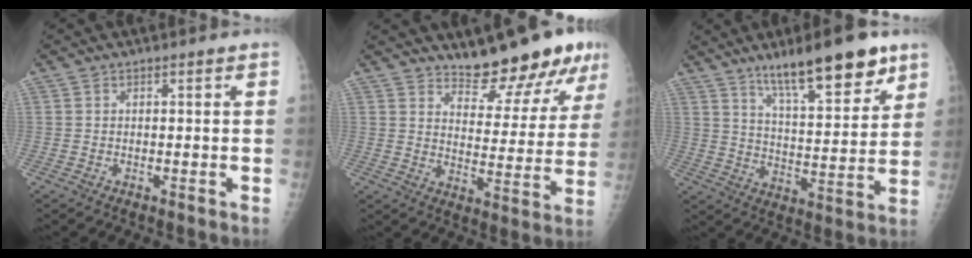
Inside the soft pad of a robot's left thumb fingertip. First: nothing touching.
{"total": 13.1, "force": [10.7, 4.0, 6.4], "torque": [-0.052, -0.083, 0.156]}
{"total": 16.8, "force": [11.1, 4.5, 11.7], "torque": [-0.149, -0.060, 0.181]}